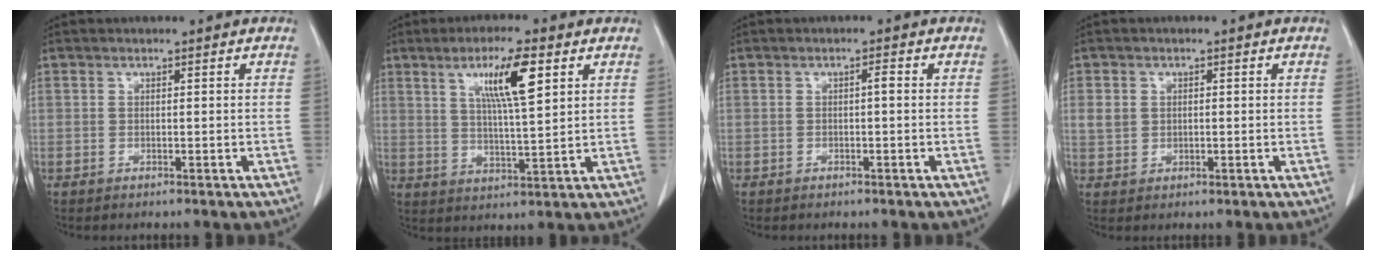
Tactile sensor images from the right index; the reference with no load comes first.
{"total": 9.2, "force": [4.0, 0.9, 8.2], "torque": [-0.146, 0.003, 0.071]}
{"total": 0.9, "force": [0.0, 0.1, 0.9], "torque": [-0.012, 0.002, -0.001]}
{"total": 2.9, "force": [0.5, 2.5, 1.3], "torque": [-0.025, 0.009, 0.013]}